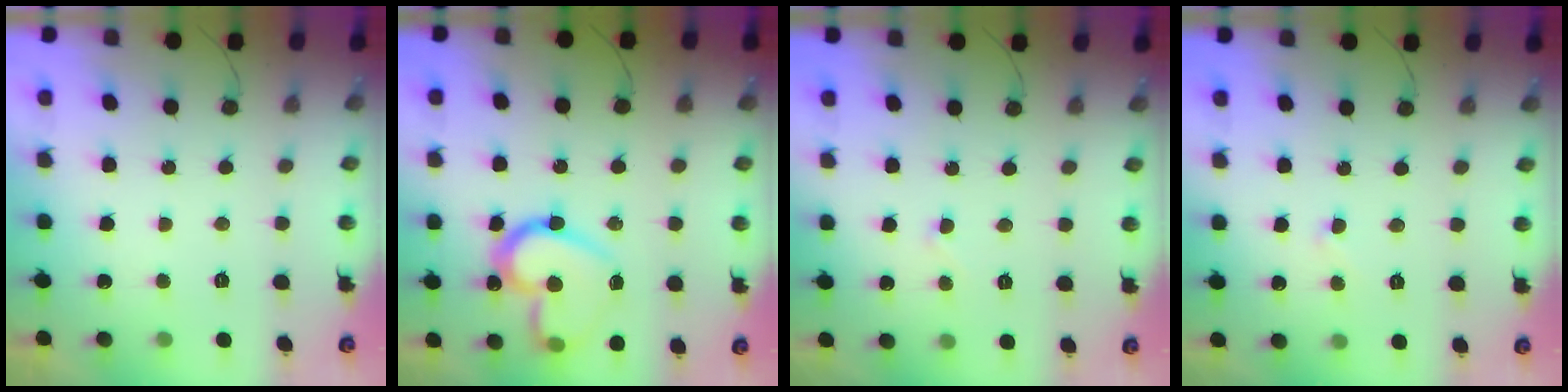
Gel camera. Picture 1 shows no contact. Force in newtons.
{"total": 17.8, "press": 17.7, "slide": 1.8}
{"total": 2.8, "press": 2.8, "slide": 0.2}
{"total": 3.5, "press": 3.5, "slide": 0.2}